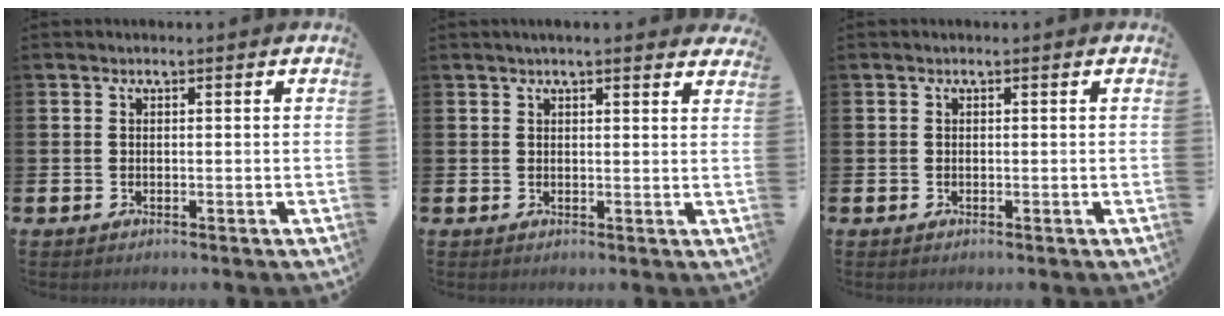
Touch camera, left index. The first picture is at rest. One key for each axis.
{"total": 2.5, "fx": 2.4, "fy": 0.1, "fz": 0.7, "tx": -0.008, "ty": -0.009, "tz": 0.042}
{"total": 0.0}